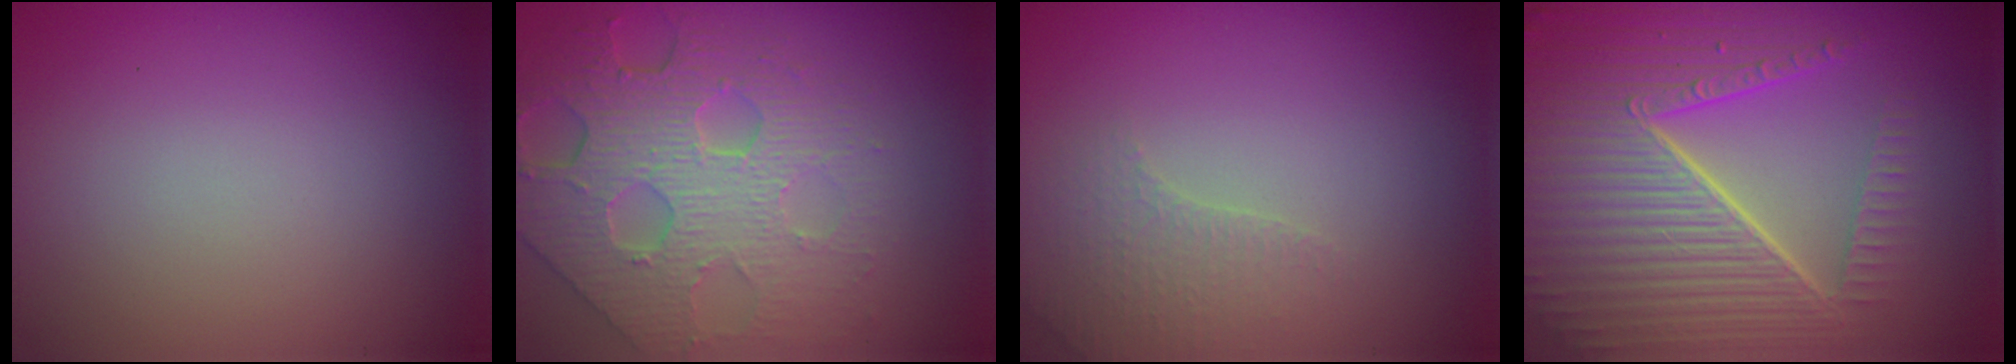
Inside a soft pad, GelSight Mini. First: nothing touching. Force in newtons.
{"total": 8.1, "press": 5.5, "slide": 6.0}
{"total": 2.3, "press": 2.2, "slide": 0.7}
{"total": 10.5, "press": 6.5, "slide": 8.2}